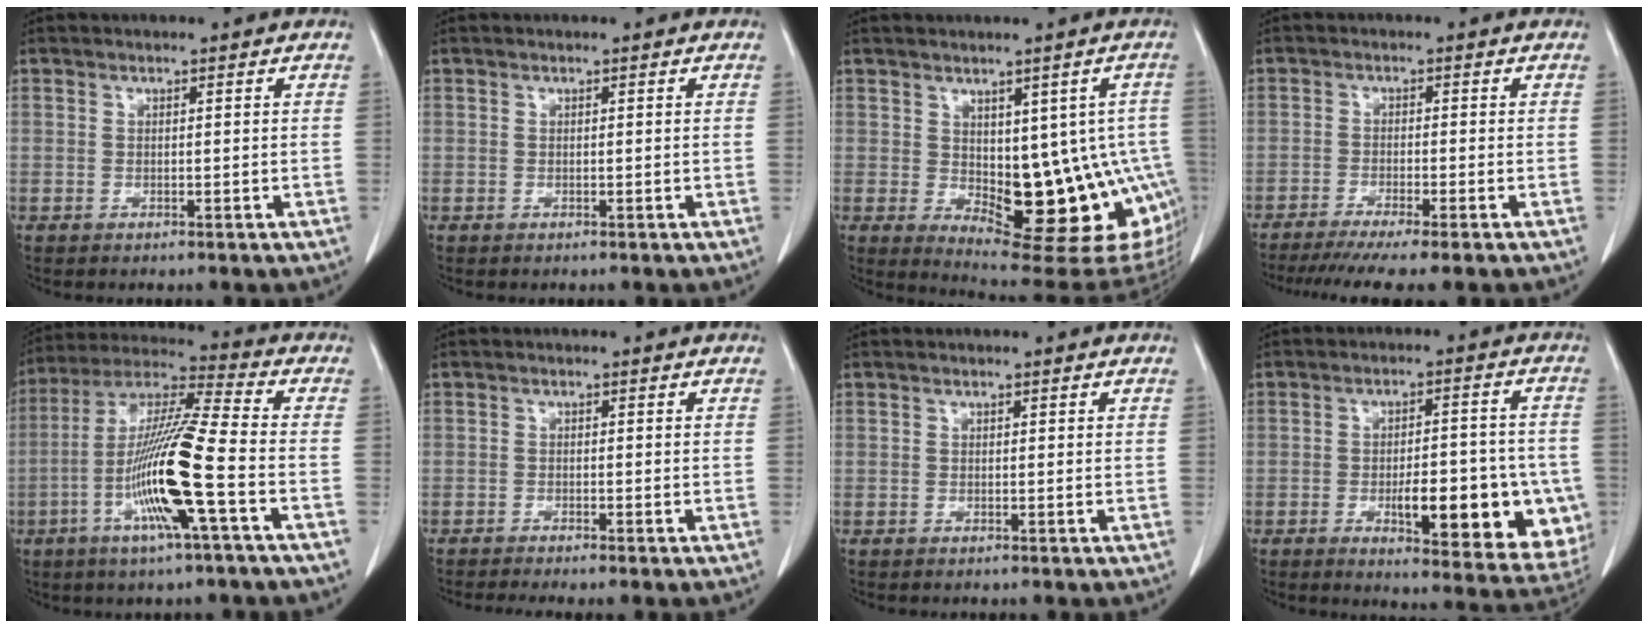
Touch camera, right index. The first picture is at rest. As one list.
[{"total": 0.0}, {"total": 17.1, "force": [-2.7, 7.2, 15.2], "torque": [-0.133, 0.005, -0.012]}, {"total": 8.9, "force": [-7.3, -0.6, 5.0], "torque": [-0.065, -0.020, -0.113]}, {"total": 15.8, "force": [-4.8, -0.2, 15.0], "torque": [-0.299, -0.008, -0.098]}, {"total": 2.5, "force": [-2.0, -0.1, 1.6], "torque": [-0.023, -0.003, -0.035]}, {"total": 0.0}, {"total": 16.1, "force": [-4.4, 4.7, 14.8], "torque": [-0.132, 0.012, -0.039]}]